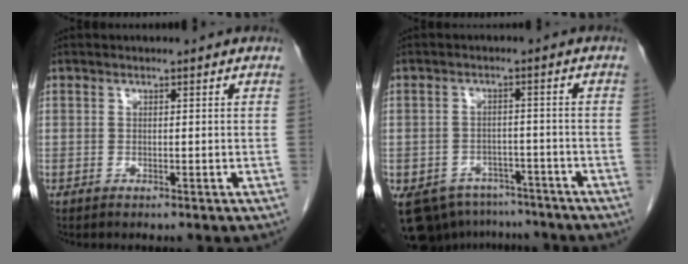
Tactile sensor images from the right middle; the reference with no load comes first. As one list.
[{"total": 12.0, "force": [-9.4, 6.7, 3.0], "torque": [-0.066, 0.005, -0.123]}]